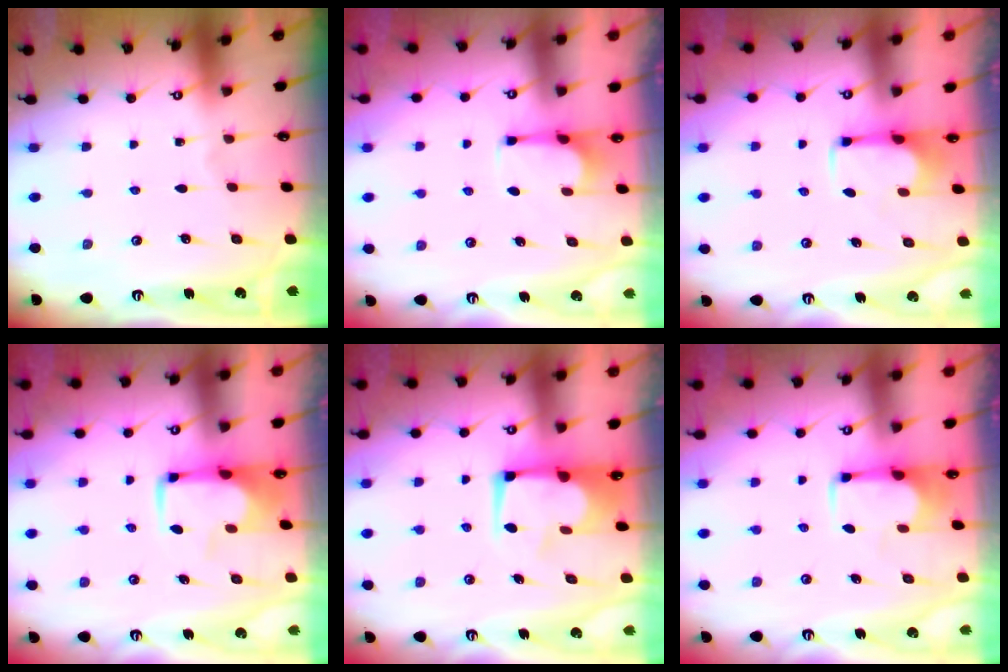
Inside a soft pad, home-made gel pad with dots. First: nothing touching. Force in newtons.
{"total": 3.0, "press": 2.9, "slide": 0.6}
{"total": 2.8, "press": 2.7, "slide": 0.9}
{"total": 1.0, "press": 0.7, "slide": 0.7}
{"total": 4.9, "press": 4.8, "slide": 0.7}
{"total": 1.8, "press": 1.6, "slide": 0.8}